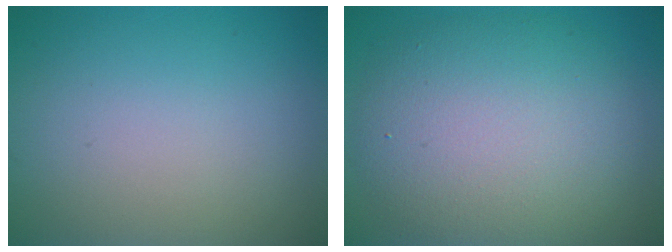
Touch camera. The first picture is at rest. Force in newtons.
{"total": 9.1, "press": 9.0, "slide": 0.7}